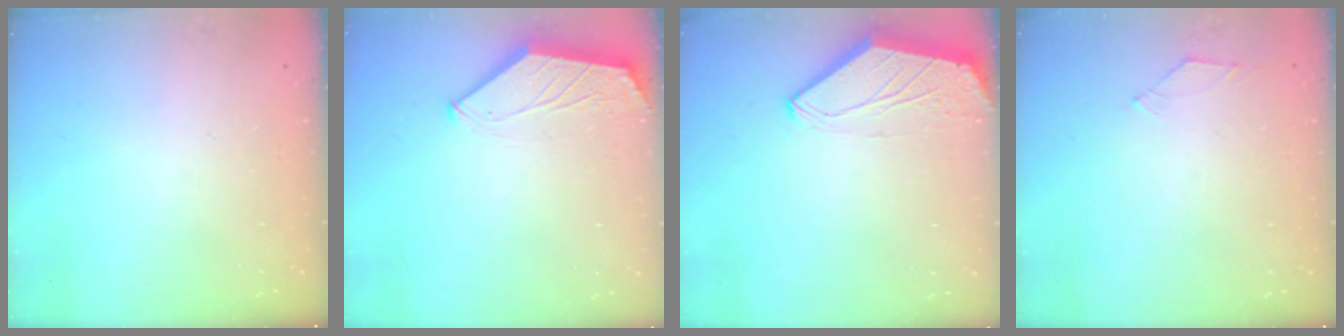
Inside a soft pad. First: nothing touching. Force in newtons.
{"total": 1.6, "press": 1.6, "slide": 0.3}
{"total": 0.0}
{"total": 3.1, "press": 3.0, "slide": 0.7}